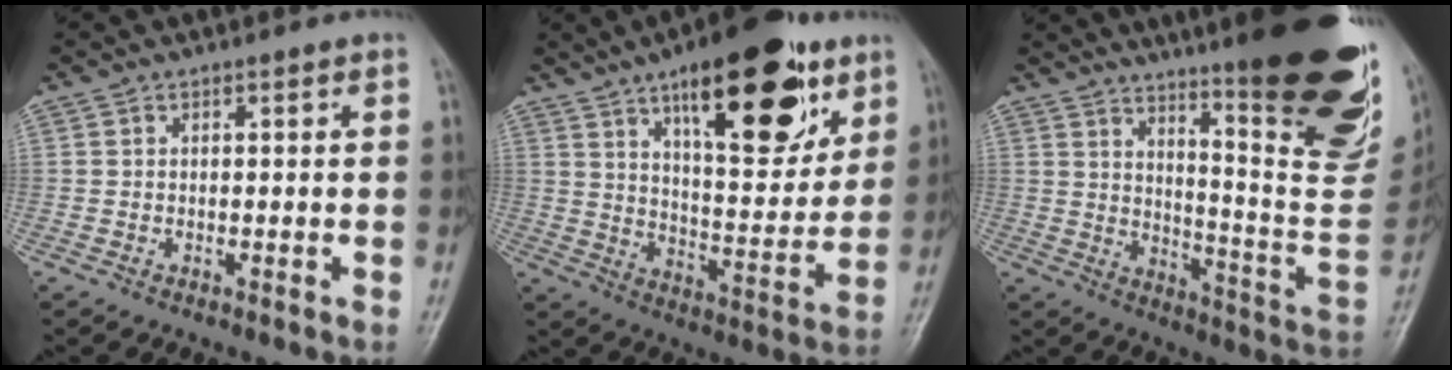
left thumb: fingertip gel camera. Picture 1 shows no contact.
{"total": 23.7, "force": [12.6, 9.0, 17.9], "torque": [-0.224, -0.048, 0.196]}
{"total": 30.3, "force": [17.9, 6.1, 23.7], "torque": [-0.247, -0.085, 0.251]}